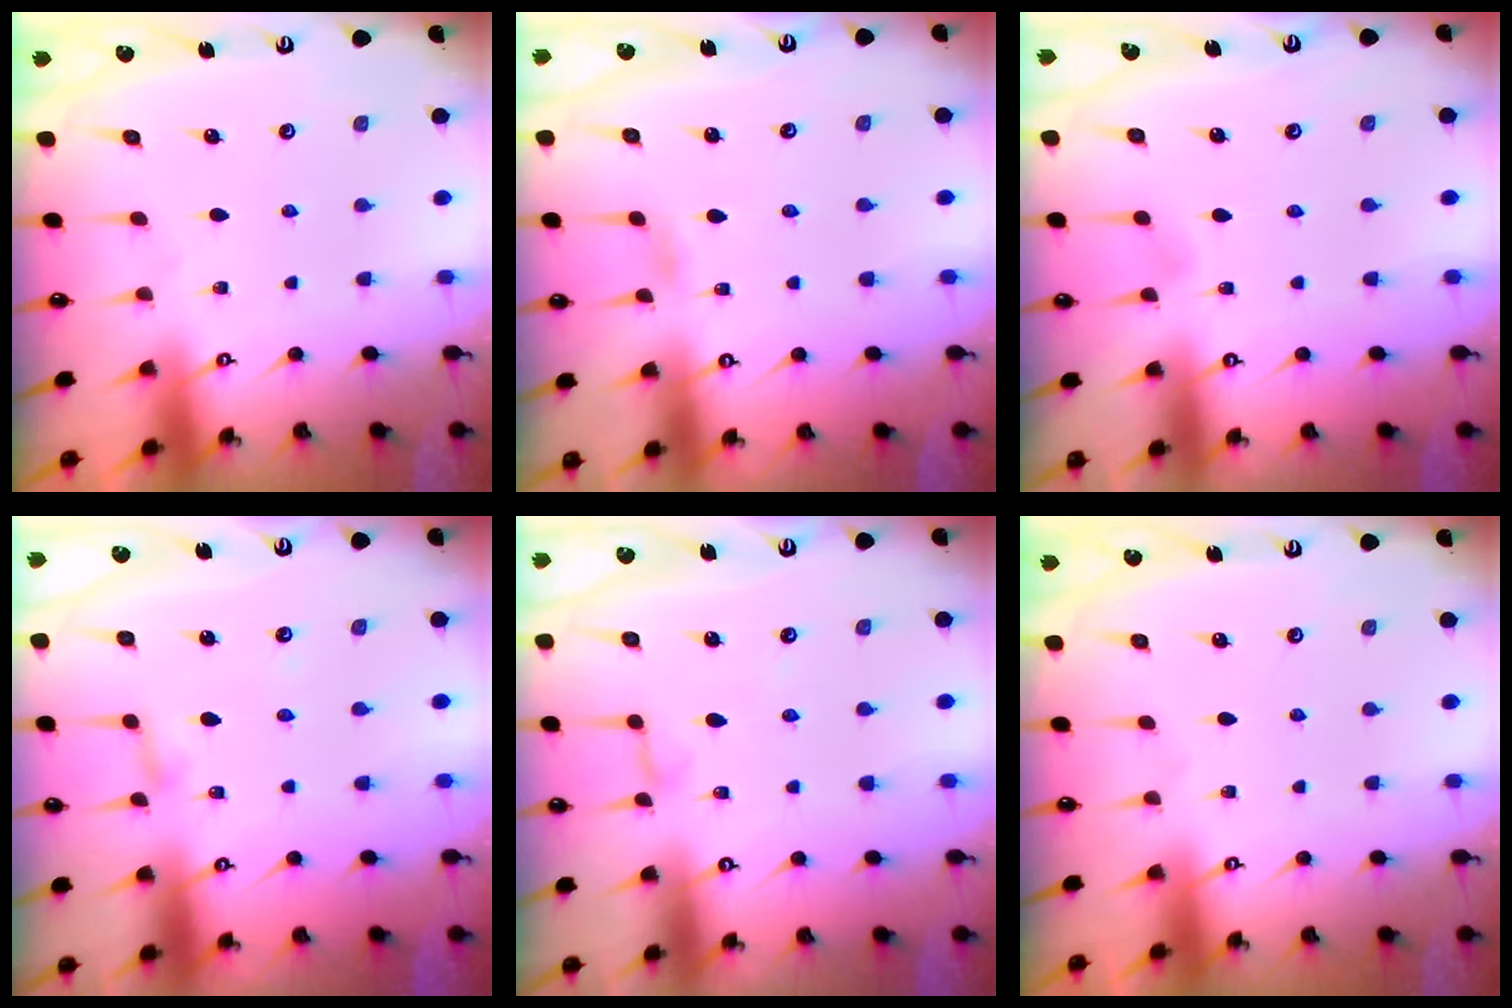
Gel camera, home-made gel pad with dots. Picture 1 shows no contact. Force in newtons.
{"total": 1.5, "press": 1.5, "slide": 0.2}
{"total": 2.9, "press": 2.9, "slide": 0.3}
{"total": 2.7, "press": 2.7, "slide": 0.3}
{"total": 3.6, "press": 3.6, "slide": 0.4}
{"total": 0.0}